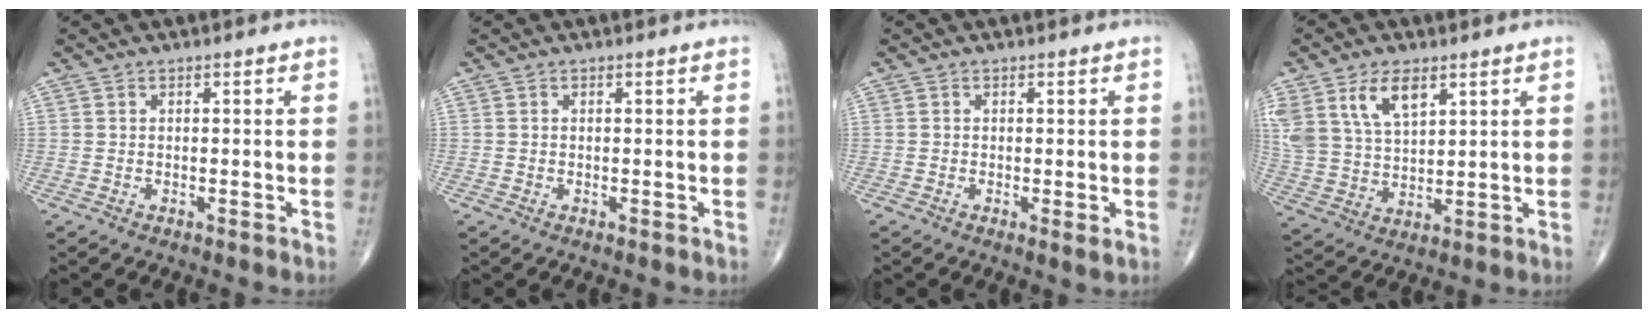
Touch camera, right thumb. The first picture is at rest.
{"total": 0.0}
{"total": 1.4, "force": [-0.2, 0.1, 1.4], "torque": [-0.031, -0.008, -0.007]}
{"total": 11.7, "force": [6.1, 6.3, 7.7], "torque": [-0.146, -0.018, 0.130]}